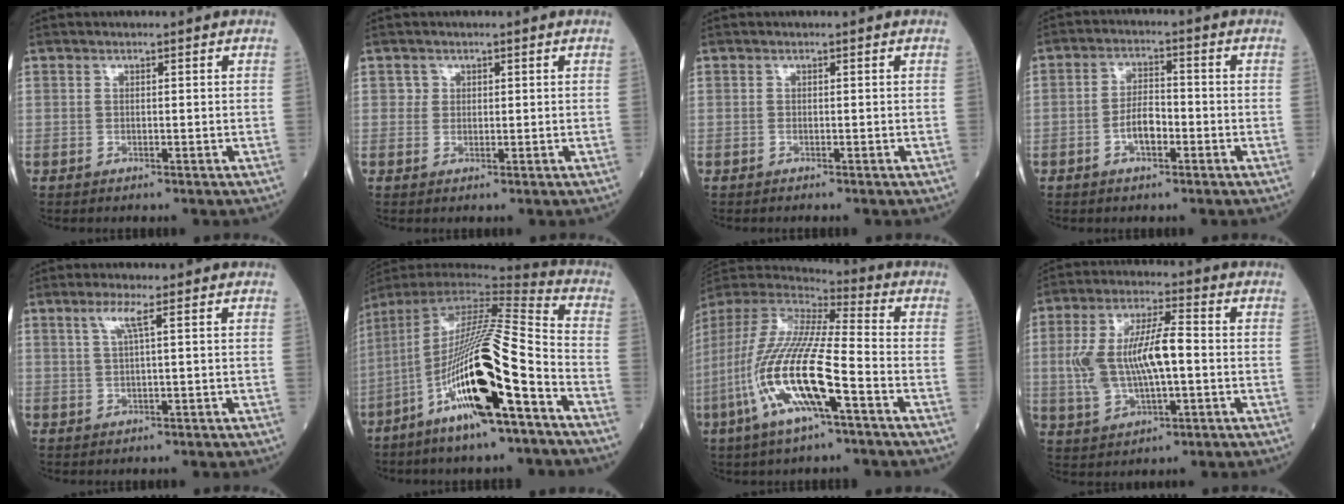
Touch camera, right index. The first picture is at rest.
{"total": 1.2, "force": [0.4, 1.1, 0.0], "torque": [0.010, 0.001, 0.001]}
{"total": 0.0}
{"total": 4.5, "force": [-1.8, 1.9, 3.7], "torque": [-0.072, 0.009, -0.036]}
{"total": 2.6, "force": [1.1, -0.4, 2.3], "torque": [-0.055, 0.004, 0.023]}
{"total": 20.5, "force": [-8.6, 1.5, 18.5], "torque": [-0.351, -0.022, -0.158]}
{"total": 19.0, "force": [-6.9, 2.6, 17.5], "torque": [-0.386, -0.026, -0.135]}
{"total": 12.1, "force": [-0.2, 4.2, 11.3], "torque": [-0.237, 0.021, 0.001]}